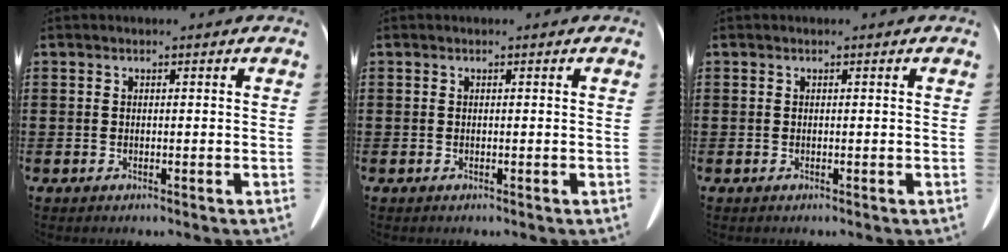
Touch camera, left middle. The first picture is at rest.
{"total": 0.0}
{"total": 0.0}